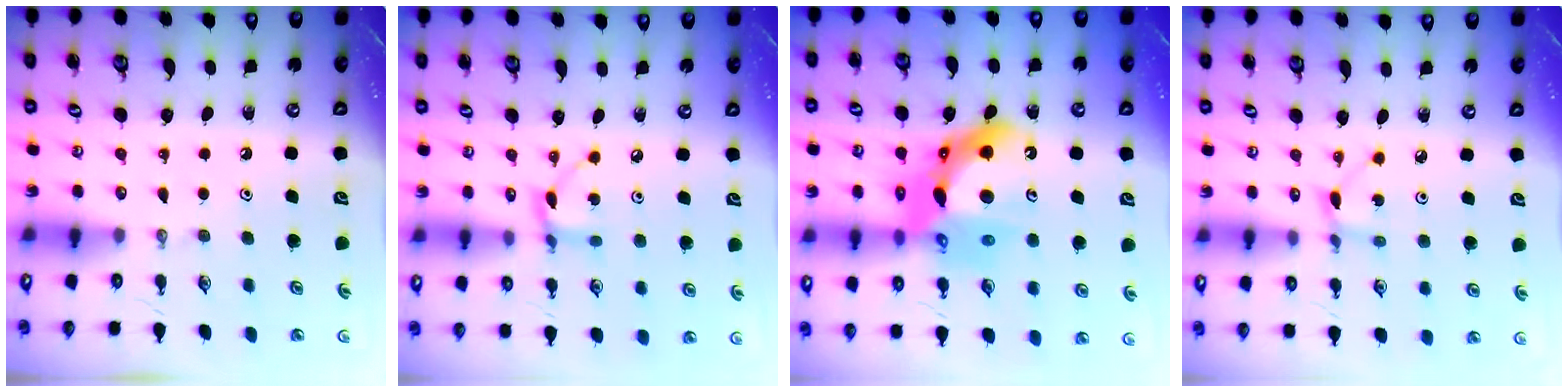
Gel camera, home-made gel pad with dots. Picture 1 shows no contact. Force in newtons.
{"total": 5.2, "press": 5.2, "slide": 0.3}
{"total": 18.2, "press": 18.1, "slide": 2.0}
{"total": 1.9, "press": 1.9, "slide": 0.2}